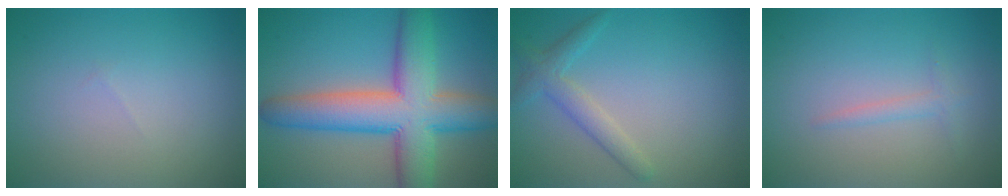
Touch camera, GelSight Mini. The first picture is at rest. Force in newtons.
{"total": 10.7, "press": 10.7, "slide": 0.4}
{"total": 2.4, "press": 2.4, "slide": 0.2}
{"total": 1.1, "press": 1.1, "slide": 0.0}